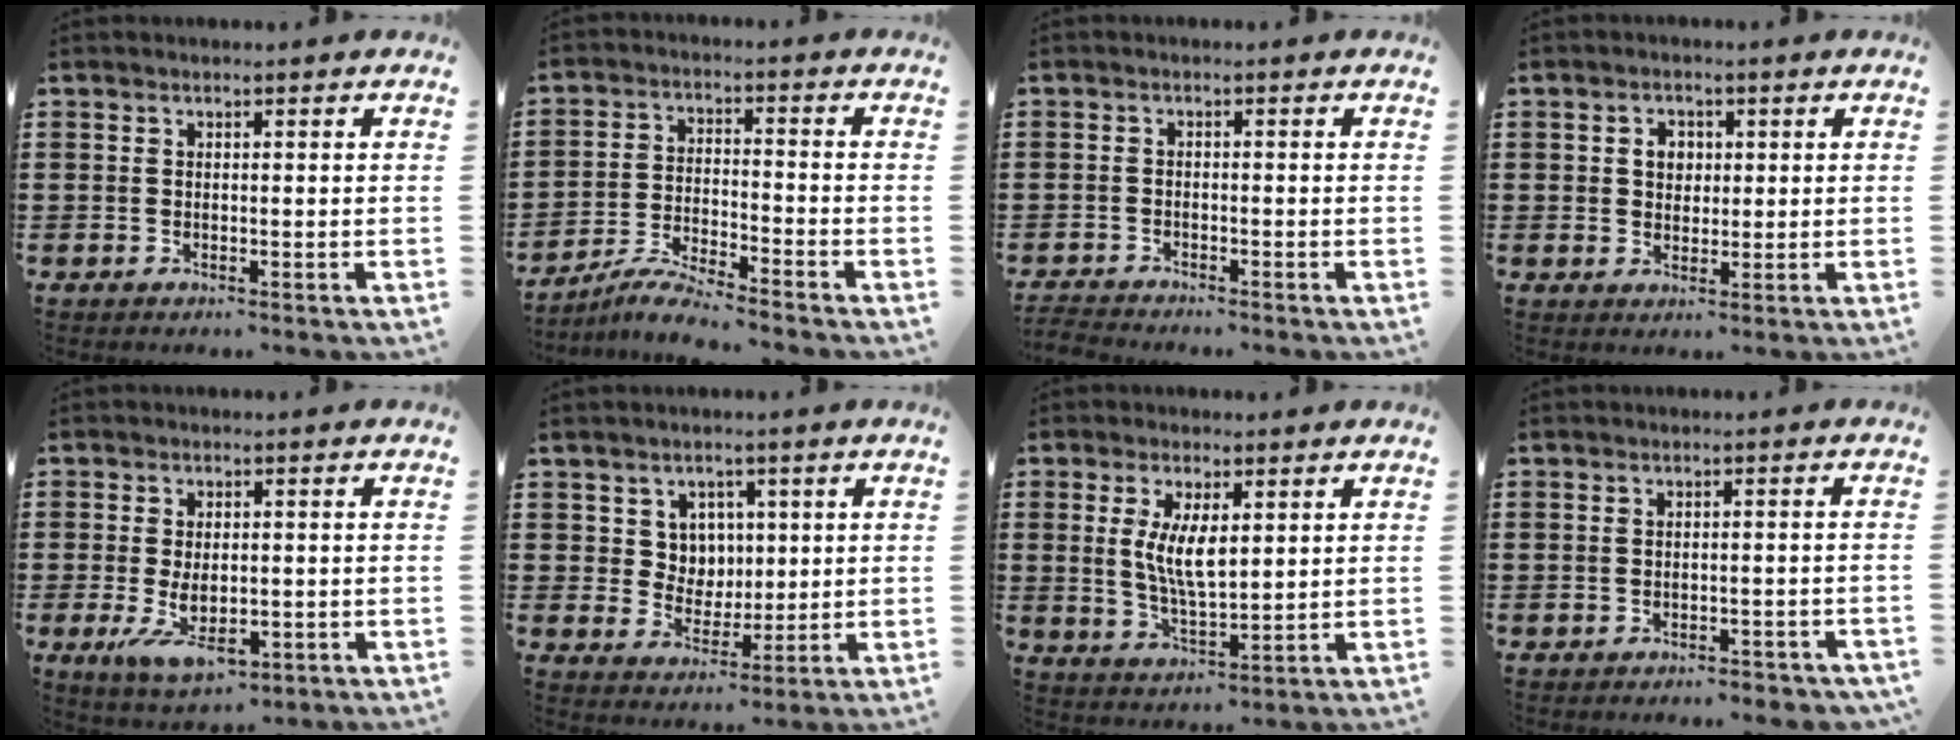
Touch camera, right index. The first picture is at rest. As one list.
[{"total": 5.1, "force": [-4.9, 0.1, 1.3], "torque": [-0.038, -0.004, -0.100]}, {"total": 1.7, "force": [-1.7, 0.1, -0.1], "torque": [-0.004, 0.001, -0.037]}, {"total": 3.0, "force": [0.6, 2.4, 1.6], "torque": [-0.041, 0.012, 0.008]}, {"total": 5.7, "force": [-1.5, 3.0, 4.6], "torque": [-0.099, -0.009, -0.031]}, {"total": 4.9, "force": [1.8, 4.4, 1.0], "torque": [-0.035, 0.008, 0.031]}, {"total": 6.7, "force": [1.1, 2.7, 6.0], "torque": [-0.120, 0.006, 0.020]}, {"total": 1.5, "force": [-1.4, 0.3, 0.4], "torque": [-0.013, 0.000, -0.029]}]